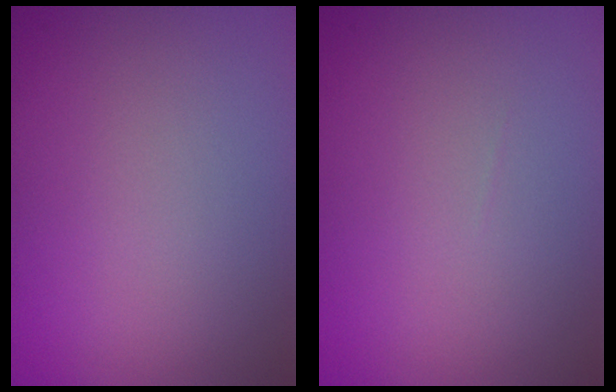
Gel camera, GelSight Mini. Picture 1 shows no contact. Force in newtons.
{"total": 0.0}